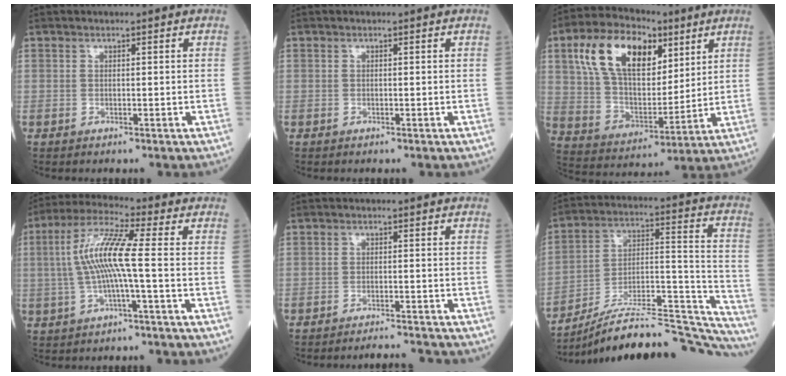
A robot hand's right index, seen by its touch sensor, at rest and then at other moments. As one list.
[{"total": 0.0}, {"total": 18.5, "force": [7.9, 9.9, 13.5], "torque": [-0.280, 0.034, 0.143]}, {"total": 10.5, "force": [-0.4, 0.8, 10.4], "torque": [-0.221, 0.017, -0.012]}, {"total": 6.0, "force": [-5.9, 0.6, 0.8], "torque": [-0.017, 0.005, -0.088]}, {"total": 32.9, "force": [-30.0, 3.9, 12.9], "torque": [-0.133, 0.013, -0.430]}]